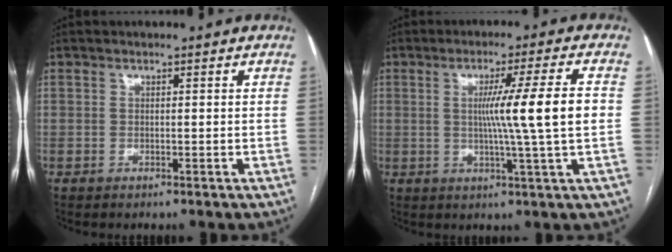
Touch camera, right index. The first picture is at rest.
{"total": 10.0, "force": [0.4, -2.0, 9.8], "torque": [-0.154, -0.004, 0.013]}